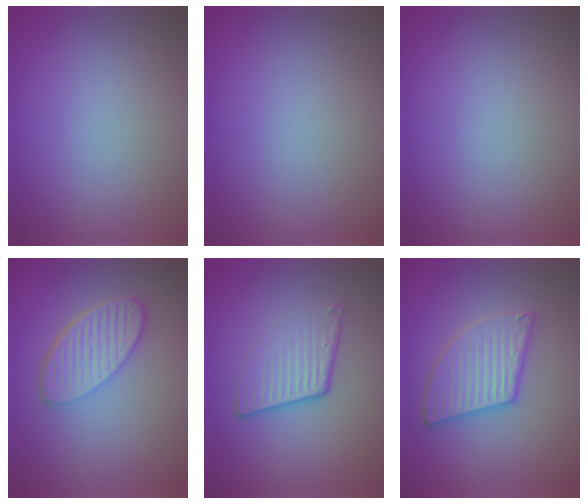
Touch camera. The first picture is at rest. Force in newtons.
{"total": 0.0}
{"total": 0.0}
{"total": 5.7, "press": 4.4, "slide": 3.7}
{"total": 4.3, "press": 2.8, "slide": 3.3}
{"total": 5.4, "press": 5.4, "slide": 0.6}